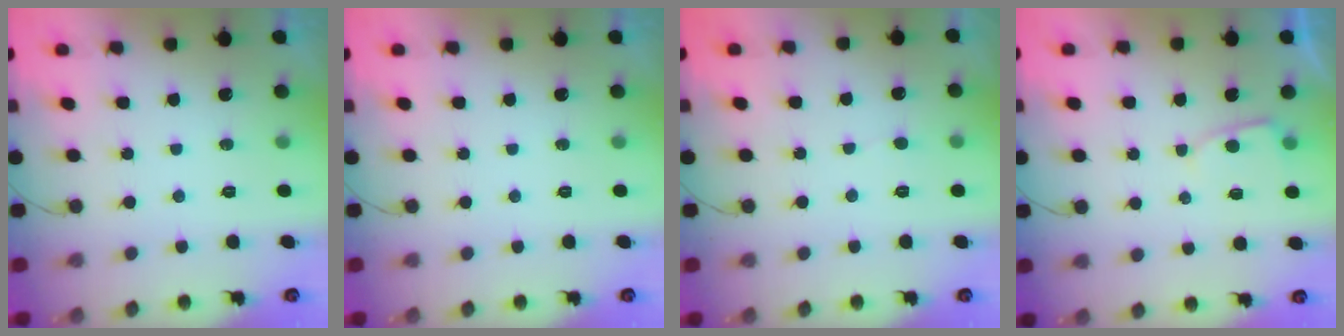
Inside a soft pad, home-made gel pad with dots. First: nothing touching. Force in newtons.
{"total": 0.0}
{"total": 2.4, "press": 2.4, "slide": 0.3}
{"total": 2.6, "press": 2.6, "slide": 0.2}